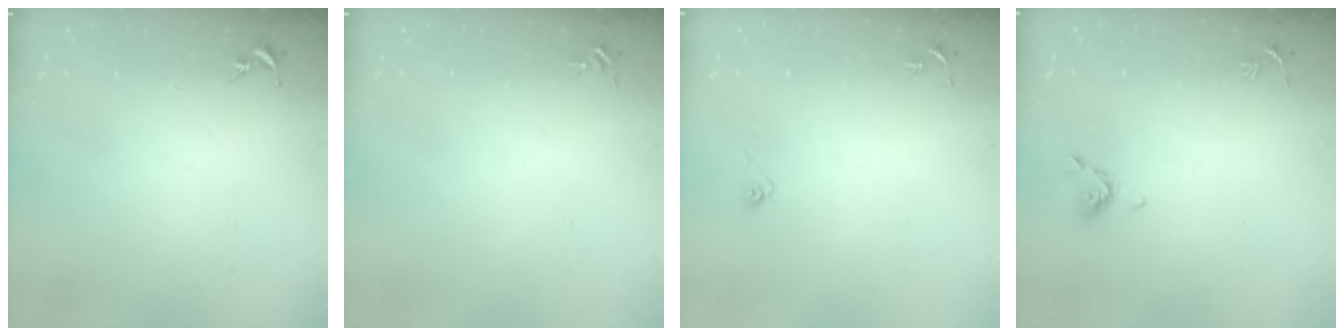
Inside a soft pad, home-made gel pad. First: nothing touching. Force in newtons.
{"total": 4.4, "press": 4.4, "slide": 0.6}
{"total": 3.6, "press": 3.0, "slide": 2.1}
{"total": 6.5, "press": 6.4, "slide": 1.3}